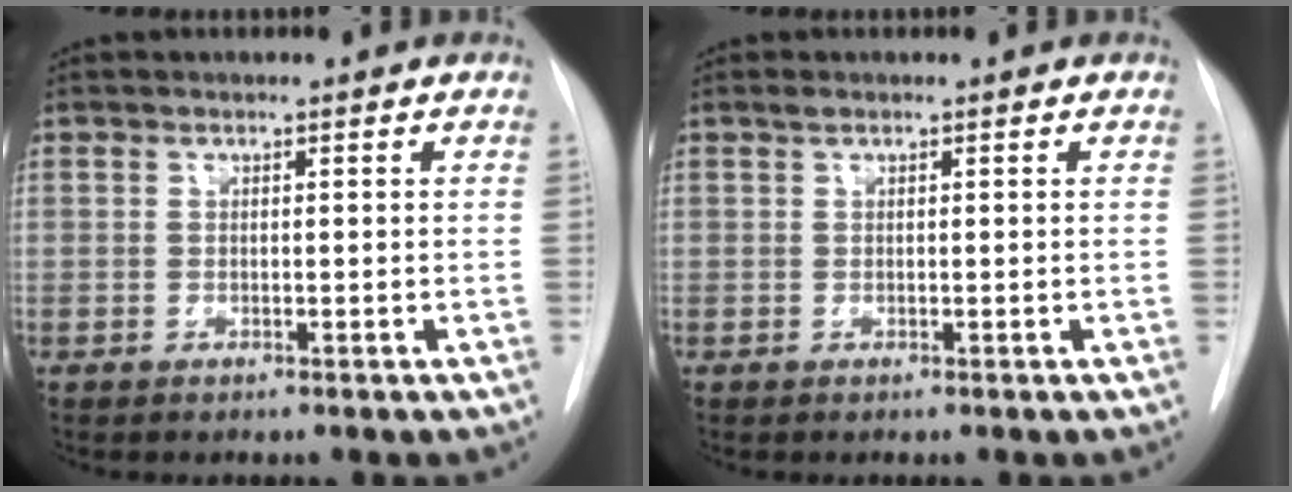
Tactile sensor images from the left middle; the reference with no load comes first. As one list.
[{"total": 0.5, "force": [0.4, 0.2, 0.3], "torque": [-0.009, 0.006, 0.008]}]